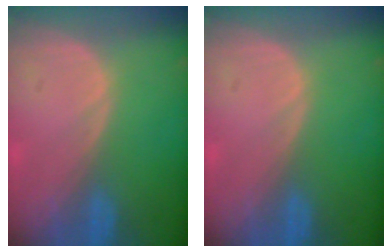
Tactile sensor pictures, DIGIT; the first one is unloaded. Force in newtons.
{"total": 0.0}